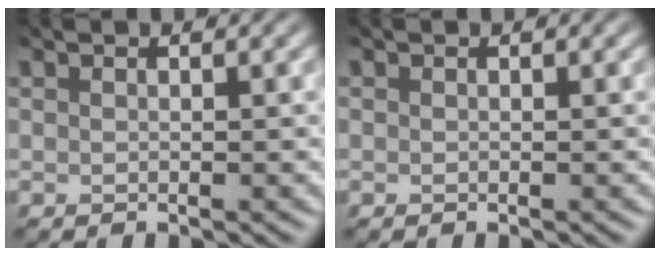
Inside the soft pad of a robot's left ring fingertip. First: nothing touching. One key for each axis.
{"total": 0.0}